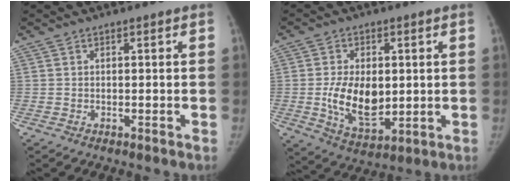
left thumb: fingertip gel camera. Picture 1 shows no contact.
{"total": 11.6, "force": [0.1, 6.9, 9.3], "torque": [-0.141, -0.016, 0.016]}